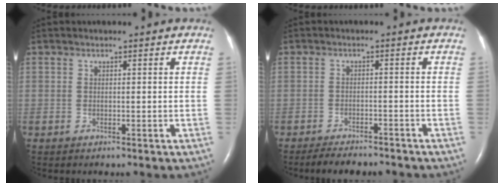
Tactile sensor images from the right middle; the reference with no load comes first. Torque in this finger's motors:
{"motor_torque": [0.07, -0.07, 0.02, 0.01]}